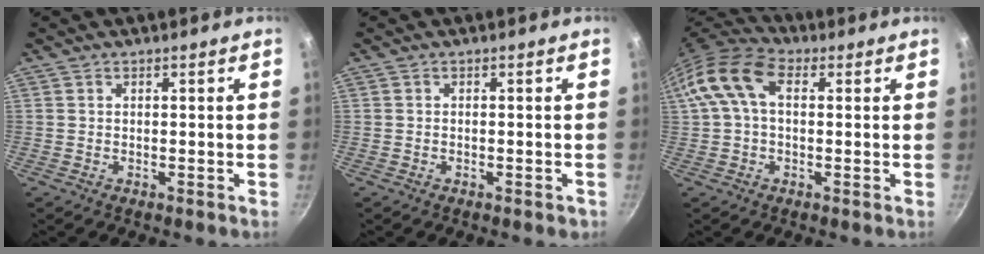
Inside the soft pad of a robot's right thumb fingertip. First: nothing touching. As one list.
[{"total": 1.0, "force": [-0.6, 0.4, 0.7], "torque": [-0.012, 0.009, -0.006]}, {"total": 11.4, "force": [2.4, 7.1, 8.6], "torque": [-0.162, 0.029, 0.026]}]